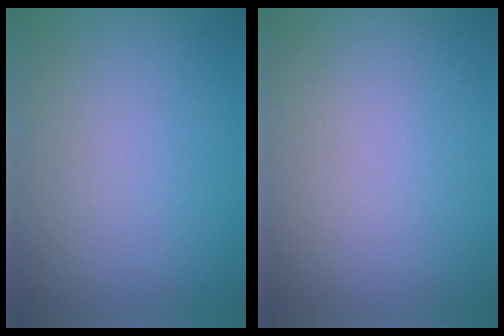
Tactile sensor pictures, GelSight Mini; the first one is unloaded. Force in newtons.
{"total": 0.0}